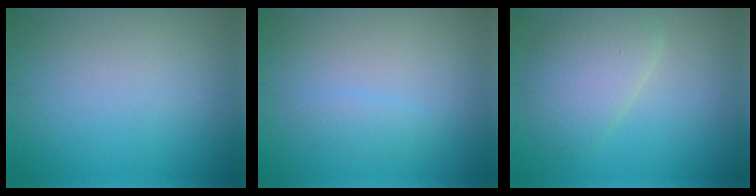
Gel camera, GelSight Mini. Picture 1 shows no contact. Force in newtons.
{"total": 1.2, "press": 1.2, "slide": 0.1}
{"total": 4.0, "press": 3.9, "slide": 0.5}